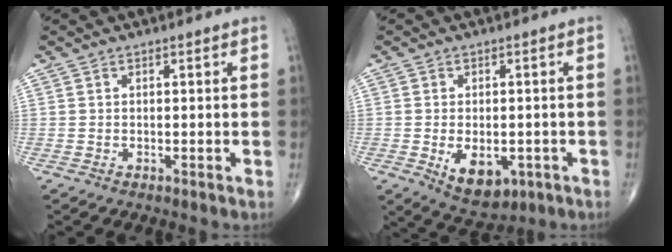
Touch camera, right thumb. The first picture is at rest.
{"total": 8.6, "force": [-2.6, 5.1, 6.3], "torque": [-0.082, -0.003, -0.025]}